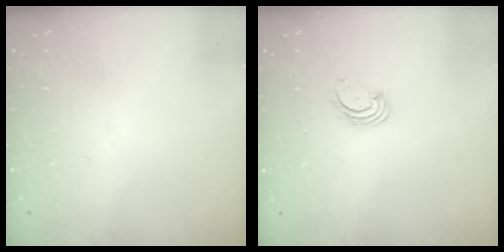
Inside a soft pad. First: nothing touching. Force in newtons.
{"total": 1.7, "press": 1.7, "slide": 0.2}